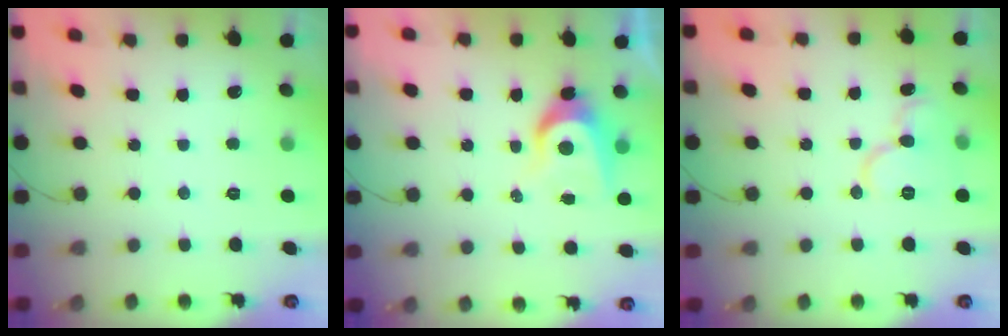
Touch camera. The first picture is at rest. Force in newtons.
{"total": 7.7, "press": 7.7, "slide": 0.5}
{"total": 11.3, "press": 11.2, "slide": 1.2}